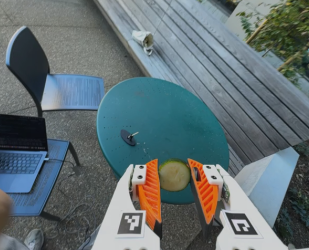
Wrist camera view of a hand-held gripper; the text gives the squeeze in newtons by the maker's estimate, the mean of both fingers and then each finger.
{"total": 11.7, "left": 12.3, "right": 11.2}